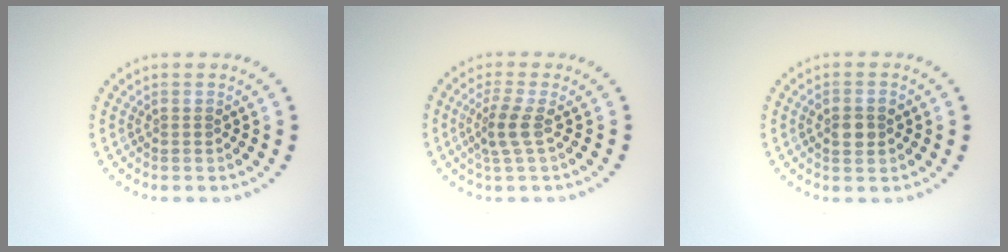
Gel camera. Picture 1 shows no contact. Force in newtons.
{"total": 2.3, "press": 1.9, "slide": 1.3}
{"total": 2.6, "press": 2.6, "slide": 0.3}